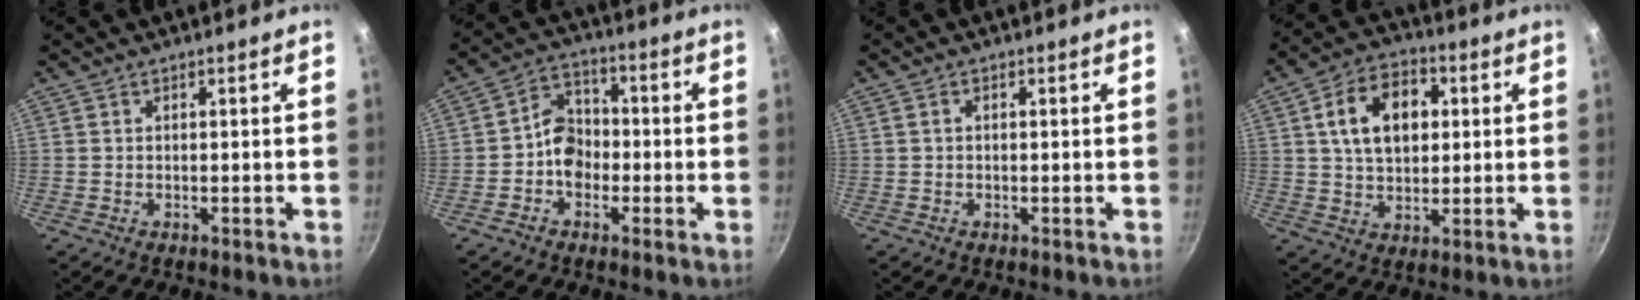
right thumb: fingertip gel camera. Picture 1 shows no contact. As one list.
[{"total": 7.3, "force": [-1.5, 5.8, 4.1], "torque": [-0.027, 0.027, -0.039]}, {"total": 0.8, "force": [0.0, 0.6, 0.6], "torque": [-0.012, 0.006, 0.002]}, {"total": 13.4, "force": [2.9, 9.1, 9.4], "torque": [-0.130, 0.009, 0.043]}]